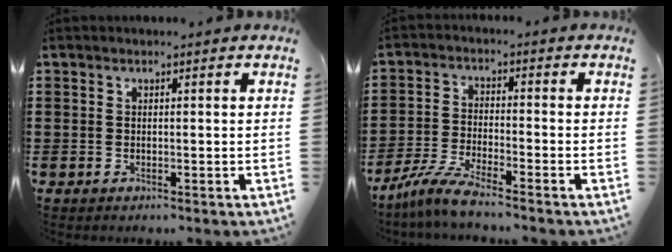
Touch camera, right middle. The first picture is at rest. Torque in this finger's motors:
{"motor_torque": [2.14, 0.00, 0.29, 0.11]}